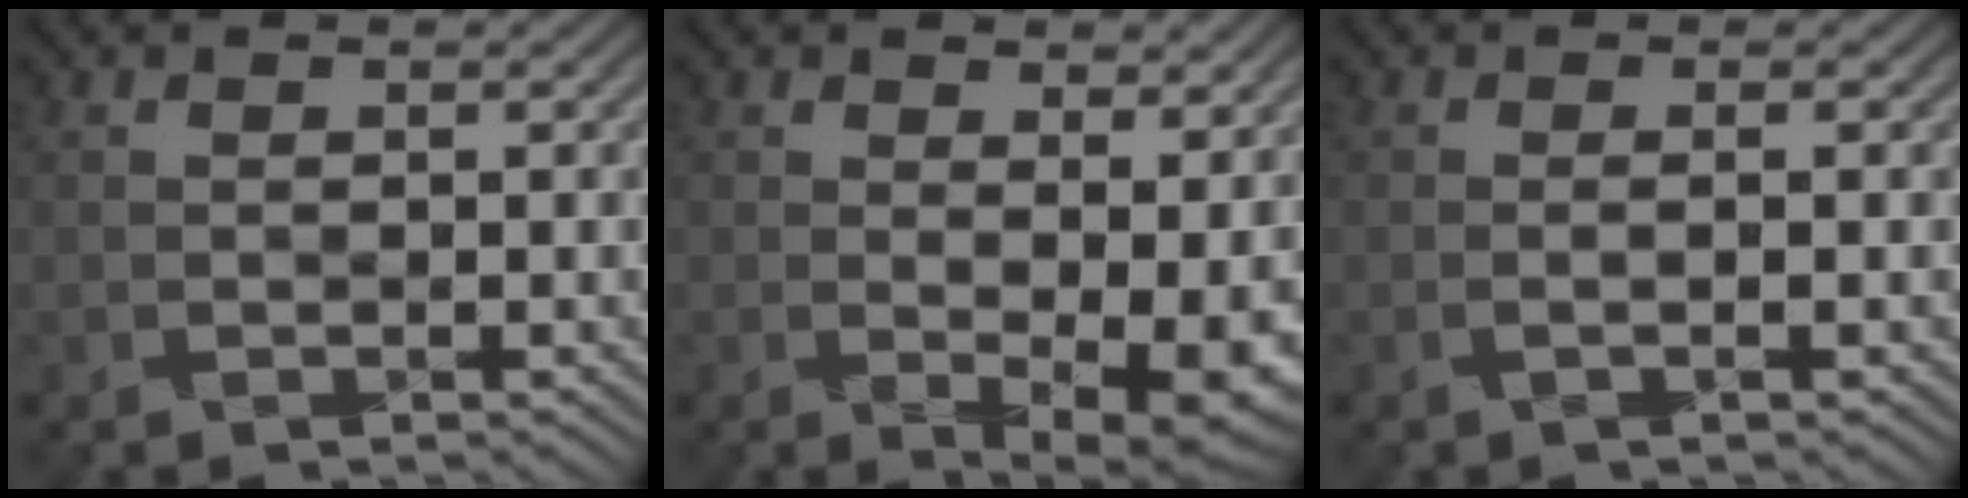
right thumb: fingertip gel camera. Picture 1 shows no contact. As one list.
[{"total": 7.3, "force": [1.2, 3.3, 6.4], "torque": [-0.094, -0.011, 0.026]}, {"total": 1.2, "force": [-0.6, -0.3, 1.0], "torque": [-0.017, 0.005, -0.017]}]